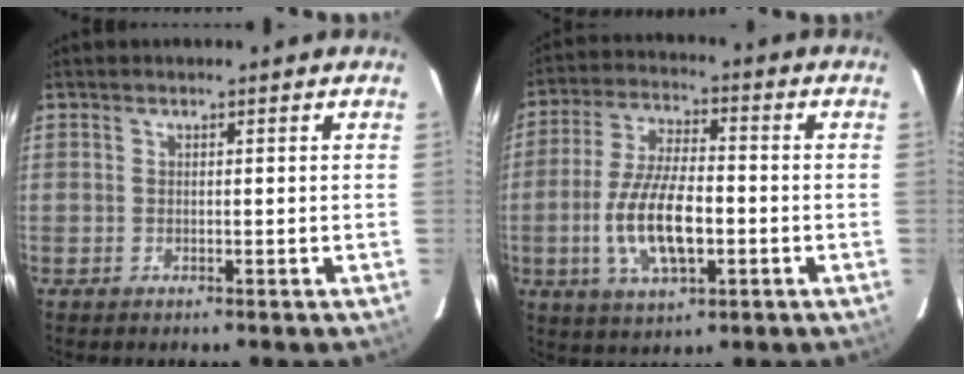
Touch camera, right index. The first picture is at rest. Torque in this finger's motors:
{"motor_torque": [1.13, -0.88, 0.40, 0.16]}